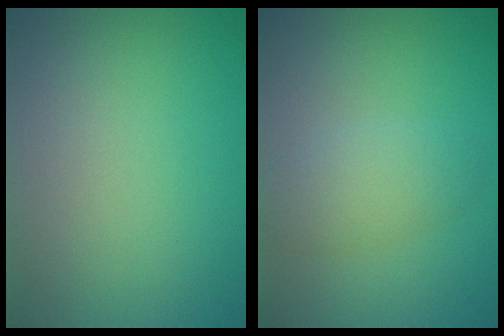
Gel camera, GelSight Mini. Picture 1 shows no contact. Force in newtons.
{"total": 2.7, "press": 2.7, "slide": 0.1}